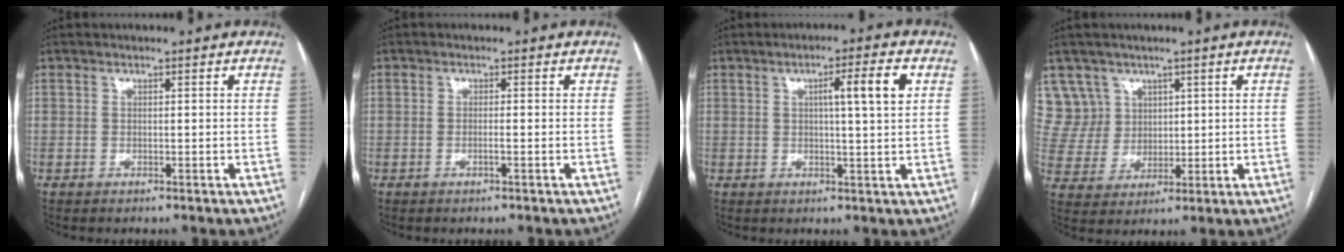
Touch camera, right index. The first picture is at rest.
{"total": 0.8, "force": [-0.3, -0.1, 0.7], "torque": [-0.015, 0.000, -0.006]}
{"total": 6.0, "force": [1.7, -0.2, 5.8], "torque": [-0.090, 0.005, 0.025]}
{"total": 7.5, "force": [4.3, 6.1, -0.3], "torque": [0.005, 0.021, 0.098]}